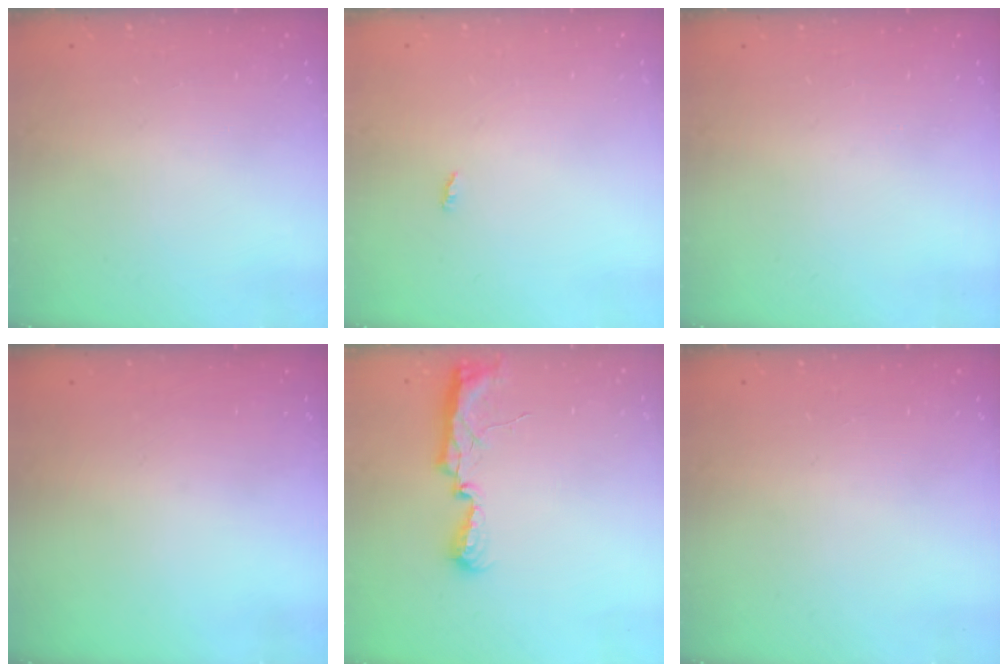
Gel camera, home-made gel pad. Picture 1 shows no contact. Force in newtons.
{"total": 1.8, "press": 1.8, "slide": 0.2}
{"total": 0.0}
{"total": 0.0}
{"total": 11.5, "press": 10.2, "slide": 5.3}
{"total": 0.0}